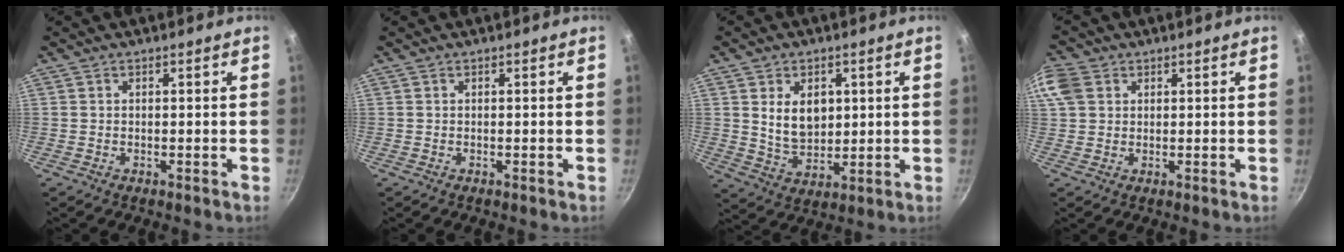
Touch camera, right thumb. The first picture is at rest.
{"total": 0.0}
{"total": 8.8, "force": [2.1, 6.1, 5.9], "torque": [-0.078, -0.021, 0.049]}
{"total": 7.7, "force": [2.7, 6.0, 3.9], "torque": [-0.082, 0.011, 0.050]}